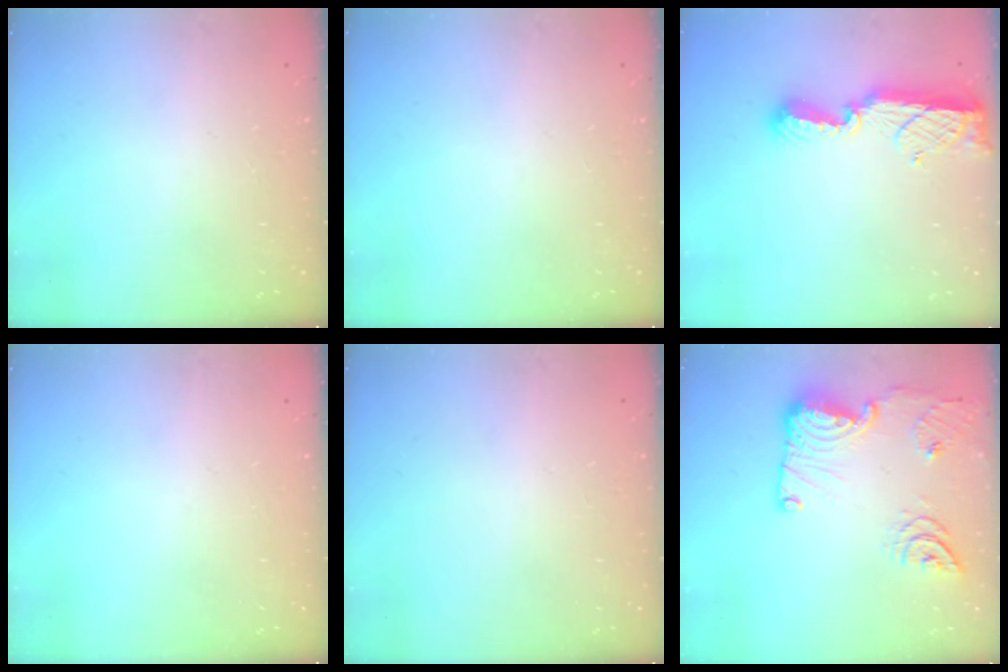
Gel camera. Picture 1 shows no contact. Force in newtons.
{"total": 0.0}
{"total": 10.8, "press": 10.5, "slide": 2.5}
{"total": 0.0}
{"total": 1.0, "press": 0.8, "slide": 0.6}
{"total": 20.1, "press": 19.4, "slide": 5.4}